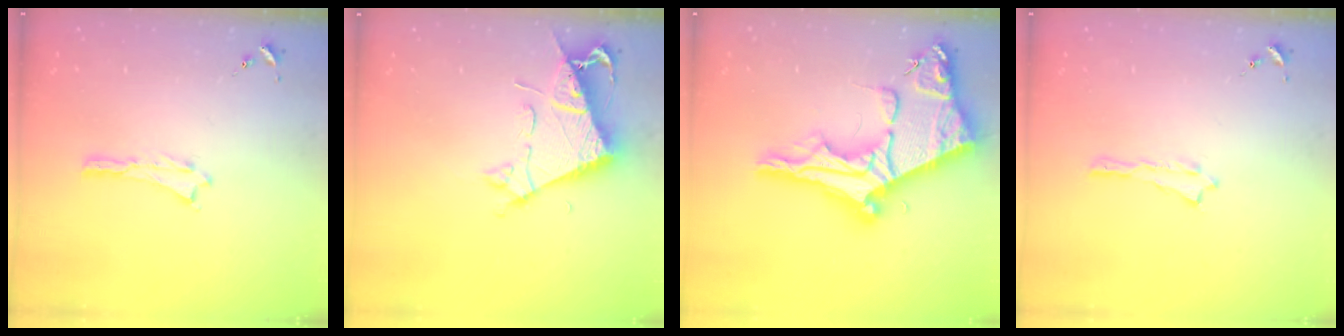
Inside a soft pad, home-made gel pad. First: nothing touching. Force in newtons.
{"total": 7.1, "press": 7.1, "slide": 0.8}
{"total": 13.4, "press": 13.4, "slide": 1.3}
{"total": 0.0}